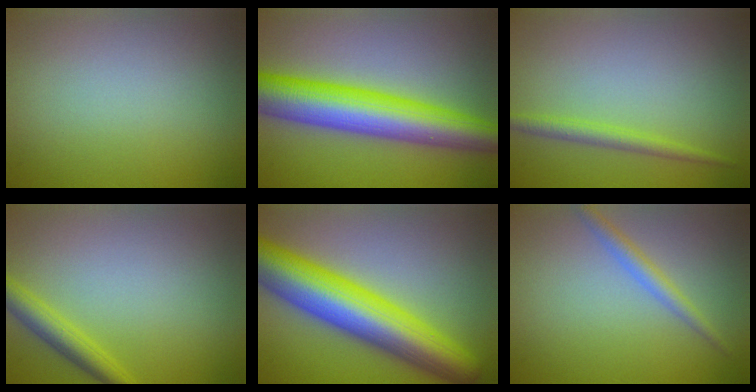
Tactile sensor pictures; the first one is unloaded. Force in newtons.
{"total": 9.6, "press": 9.6, "slide": 0.1}
{"total": 1.9, "press": 1.9, "slide": 0.1}
{"total": 2.7, "press": 2.7, "slide": 0.2}
{"total": 11.0, "press": 11.0, "slide": 0.2}
{"total": 1.9, "press": 1.9, "slide": 0.0}